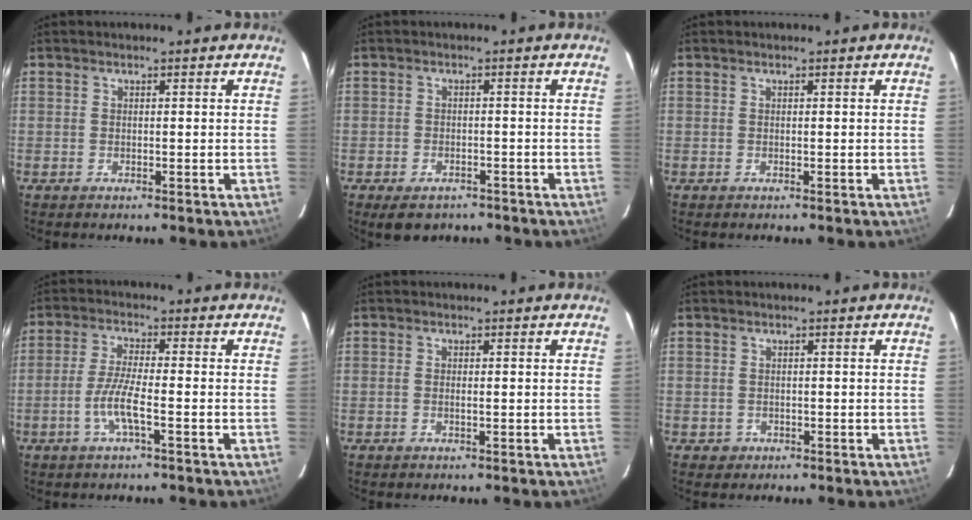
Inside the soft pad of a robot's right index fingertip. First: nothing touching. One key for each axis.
{"total": 5.8, "fx": -4.1, "fy": 3.3, "fz": 2.4, "tx": -0.052, "ty": -0.005, "tz": -0.054}
{"total": 0.0}
{"total": 5.9, "fx": -2.3, "fy": 0.2, "fz": 5.4, "tx": -0.113, "ty": -0.001, "tz": -0.046}
{"total": 0.7, "fx": -0.1, "fy": 0.1, "fz": 0.7, "tx": -0.015, "ty": 0.002, "tz": -0.003}
{"total": 1.8, "fx": -0.4, "fy": 1.7, "fz": 0.1, "tx": -0.002, "ty": 0.003, "tz": -0.002}